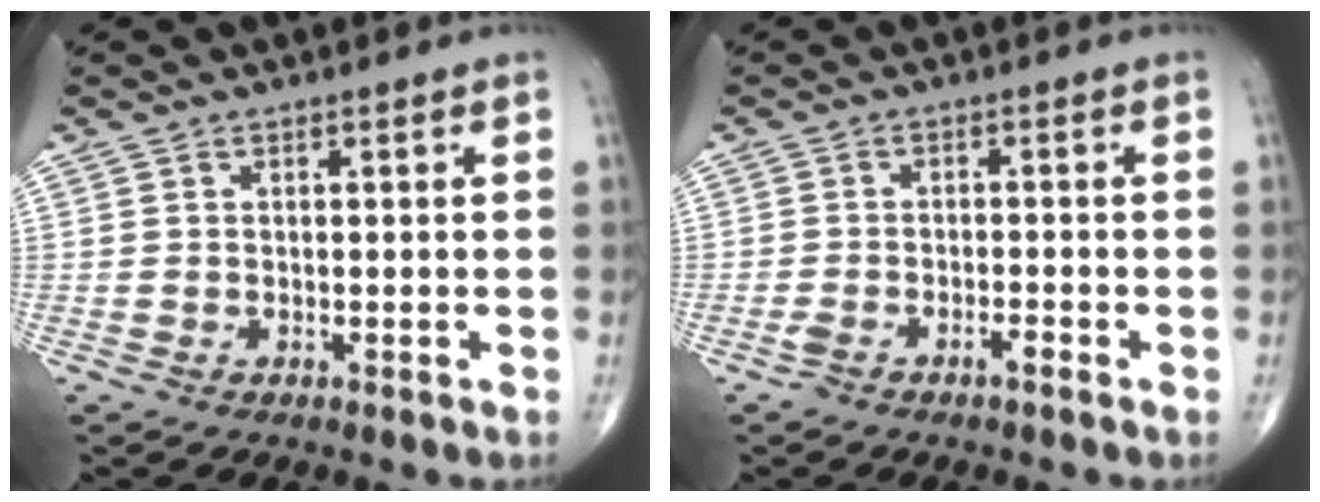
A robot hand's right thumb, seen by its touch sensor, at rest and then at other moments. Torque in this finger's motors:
{"motor_torque": [0.27, -0.19, 0.12, 0.04, 0.03]}